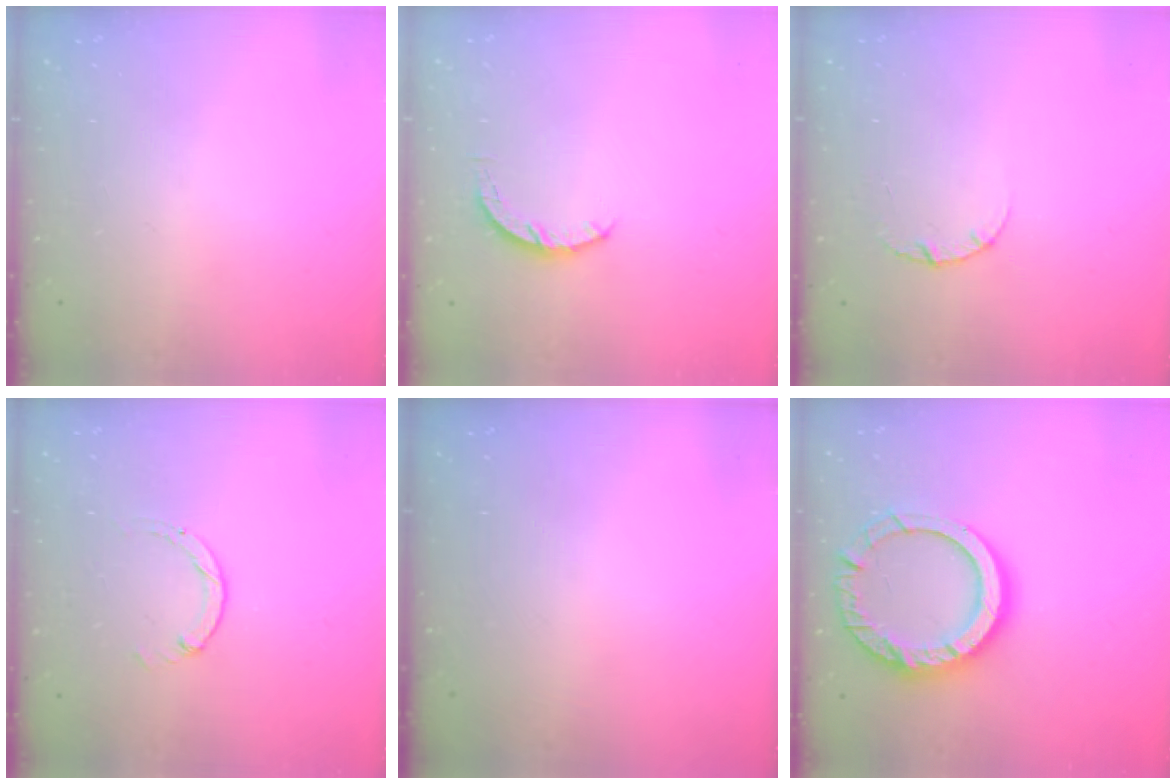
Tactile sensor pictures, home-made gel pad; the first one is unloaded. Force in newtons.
{"total": 4.3, "press": 4.3, "slide": 0.5}
{"total": 2.5, "press": 2.5, "slide": 0.3}
{"total": 0.0}
{"total": 0.0}
{"total": 16.7, "press": 16.7, "slide": 1.4}